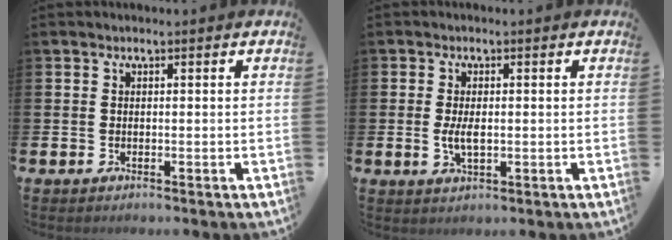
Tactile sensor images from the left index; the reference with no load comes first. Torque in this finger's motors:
{"motor_torque": [0.74, 0.04, 0.37, 0.13]}